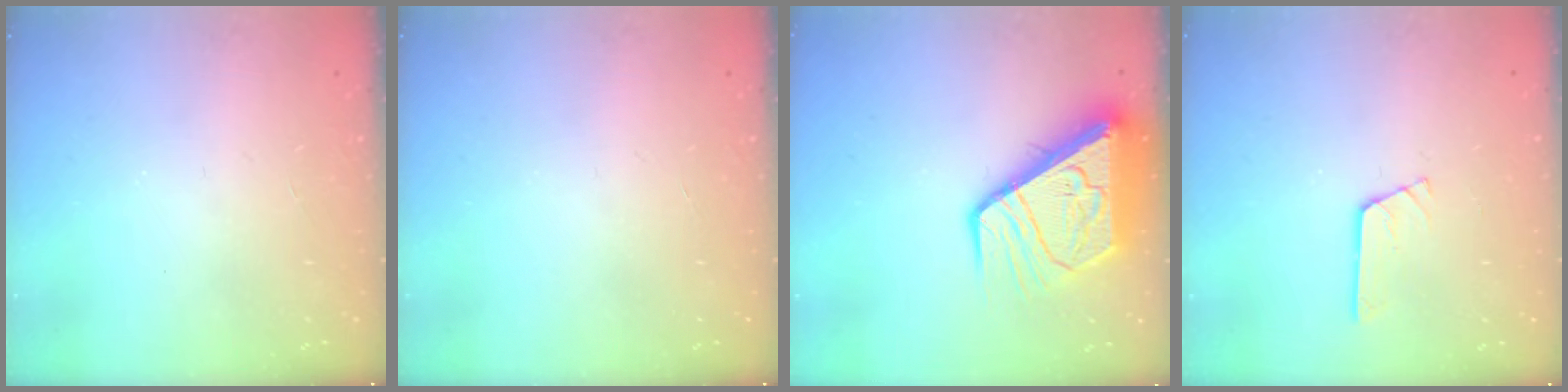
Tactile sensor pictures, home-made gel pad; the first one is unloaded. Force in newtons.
{"total": 0.0}
{"total": 14.4, "press": 14.3, "slide": 1.6}
{"total": 3.1, "press": 3.1, "slide": 0.1}